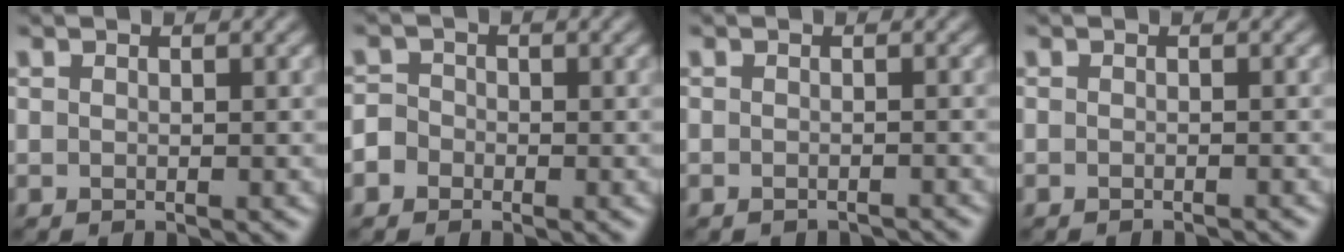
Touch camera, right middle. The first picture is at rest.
{"total": 2.0, "force": [-0.9, 1.7, 0.6], "torque": [0.003, 0.007, -0.022]}
{"total": 1.7, "force": [-1.6, 0.2, 0.4], "torque": [0.001, -0.004, -0.023]}
{"total": 1.3, "force": [-1.2, 0.1, 0.4], "torque": [0.003, -0.003, -0.017]}